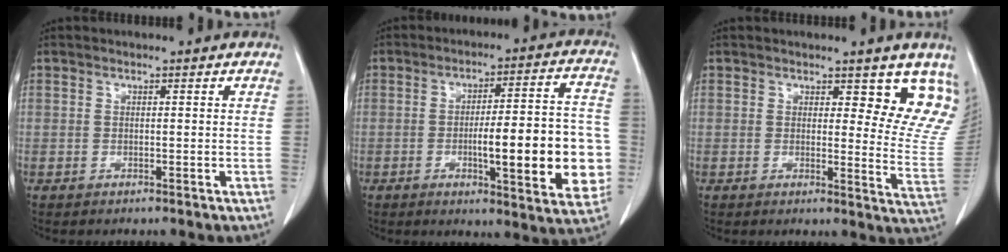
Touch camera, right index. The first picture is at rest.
{"total": 17.0, "force": [-3.2, 3.3, 16.4], "torque": [-0.195, 0.018, -0.034]}
{"total": 9.0, "force": [7.1, 3.2, 4.6], "torque": [-0.027, -0.041, 0.059]}